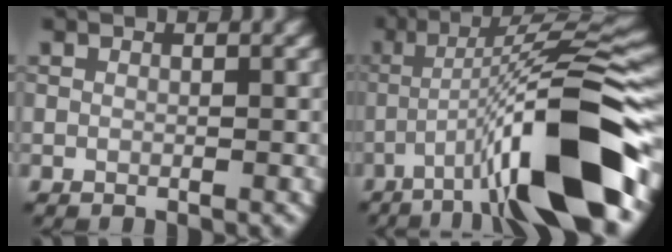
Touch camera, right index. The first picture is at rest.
{"total": 13.6, "force": [-6.0, 2.3, 12.0], "torque": [-0.185, 0.017, -0.096]}